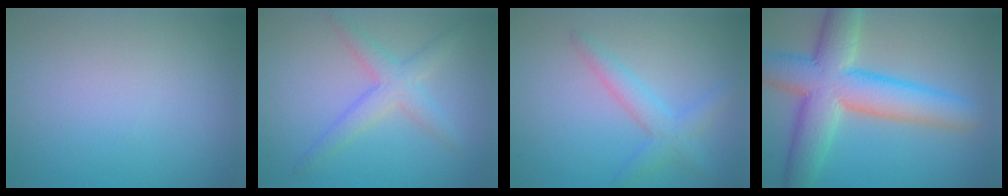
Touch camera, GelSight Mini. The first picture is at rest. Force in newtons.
{"total": 3.2, "press": 3.2, "slide": 0.1}
{"total": 2.7, "press": 2.7, "slide": 0.1}
{"total": 9.6, "press": 9.6, "slide": 0.6}